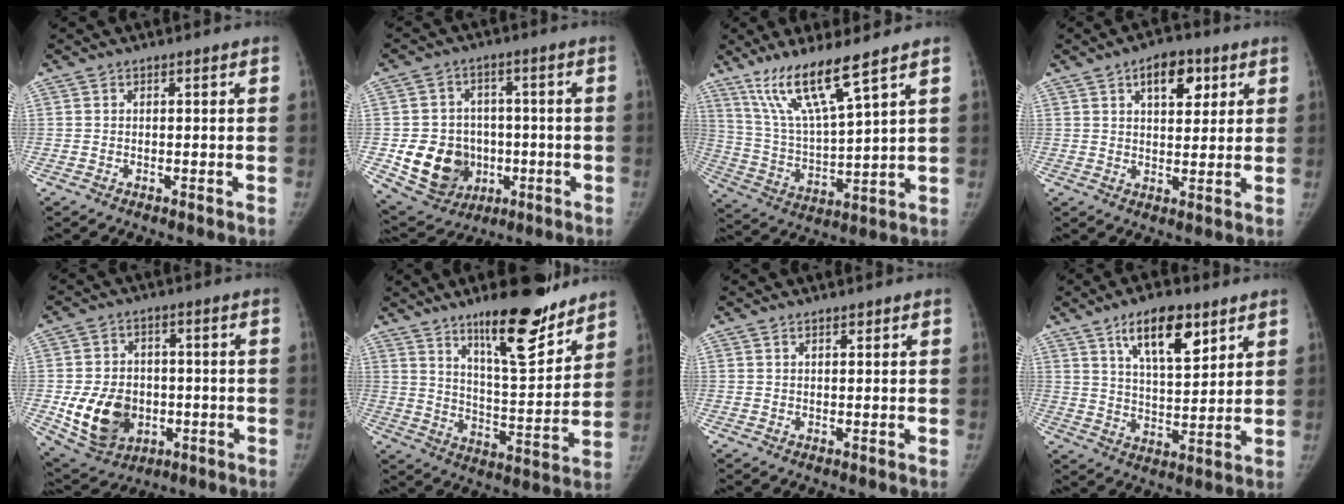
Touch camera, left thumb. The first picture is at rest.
{"total": 13.4, "force": [-2.6, 11.6, 6.2], "torque": [-0.075, 0.010, -0.025]}
{"total": 13.2, "force": [9.0, 1.3, 9.5], "torque": [-0.184, -0.048, 0.189]}
{"total": 8.3, "force": [3.9, 4.6, 5.7], "torque": [-0.051, -0.013, 0.053]}
{"total": 13.0, "force": [-2.7, 10.1, 7.7], "torque": [-0.105, 0.002, -0.029]}
{"total": 17.5, "force": [12.6, 4.7, 11.2], "torque": [-0.131, -0.088, 0.202]}
{"total": 1.0, "force": [0.8, 0.3, 0.5], "torque": [-0.008, -0.005, 0.014]}
{"total": 12.5, "force": [7.2, 5.1, 8.9], "torque": [-0.123, -0.037, 0.124]}